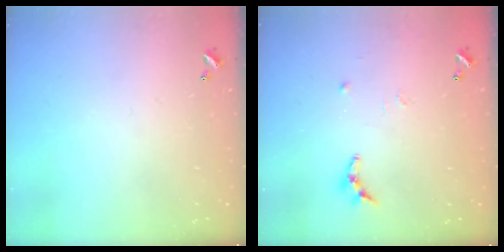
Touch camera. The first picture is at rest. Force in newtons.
{"total": 6.6, "press": 6.5, "slide": 0.6}